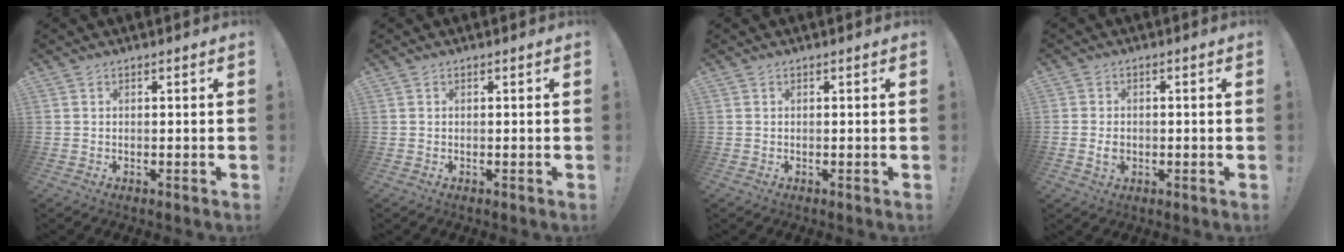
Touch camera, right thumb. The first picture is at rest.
{"total": 0.0}
{"total": 0.0}
{"total": 2.9, "force": [-0.7, 2.2, 1.8], "torque": [-0.024, 0.000, -0.013]}